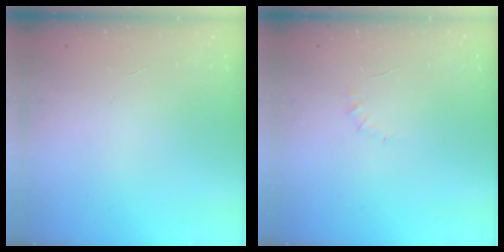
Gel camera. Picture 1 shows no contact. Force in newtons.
{"total": 3.8, "press": 3.6, "slide": 1.1}